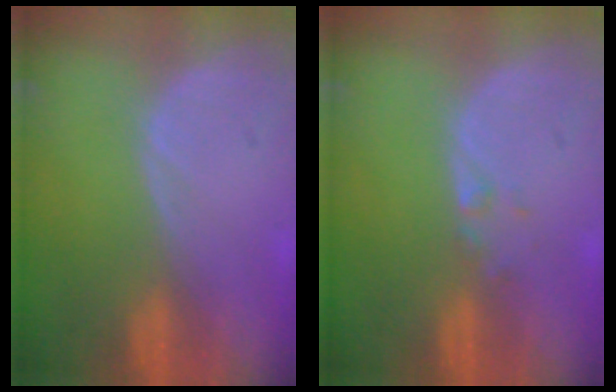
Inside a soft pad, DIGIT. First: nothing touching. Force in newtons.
{"total": 1.2, "press": 1.2, "slide": 0.1}